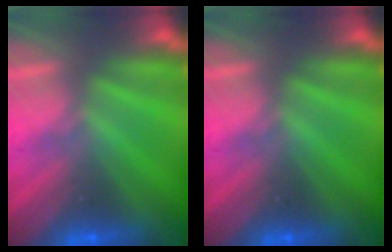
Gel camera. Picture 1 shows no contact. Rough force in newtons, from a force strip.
{"total": 0.0}